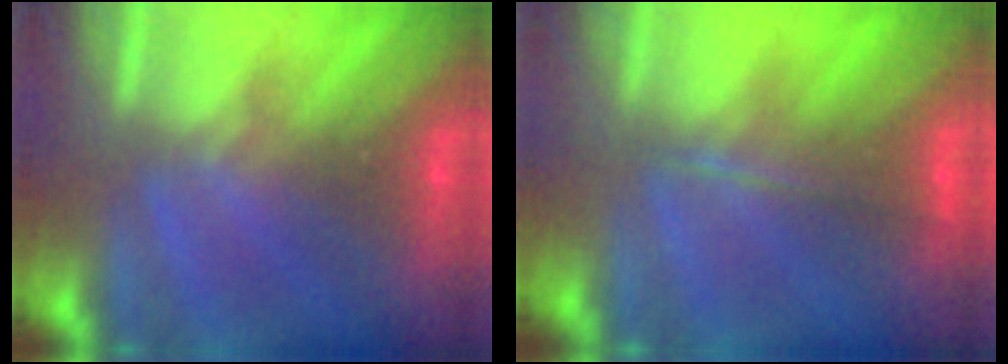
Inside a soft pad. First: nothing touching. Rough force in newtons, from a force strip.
{"total": 1.8}